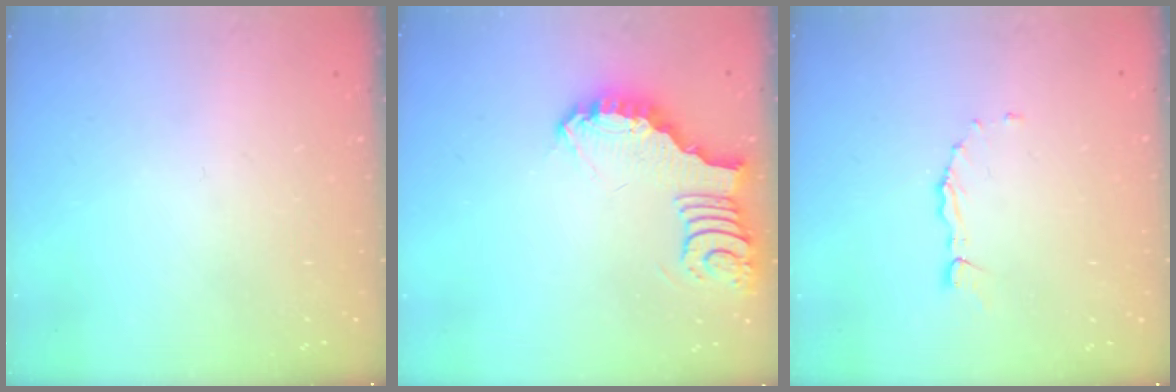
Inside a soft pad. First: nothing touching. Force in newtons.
{"total": 4.0, "press": 3.9, "slide": 0.3}
{"total": 1.9, "press": 1.9, "slide": 0.2}